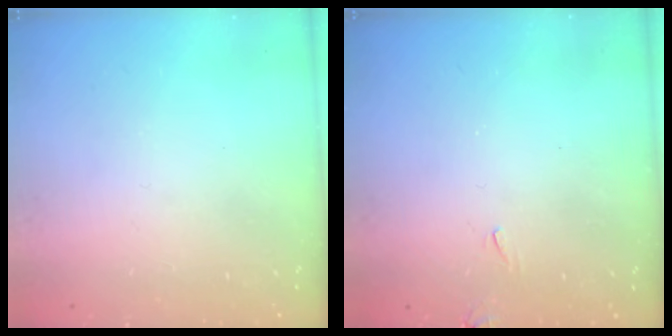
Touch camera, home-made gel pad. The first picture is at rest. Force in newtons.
{"total": 3.9, "press": 3.9, "slide": 0.4}